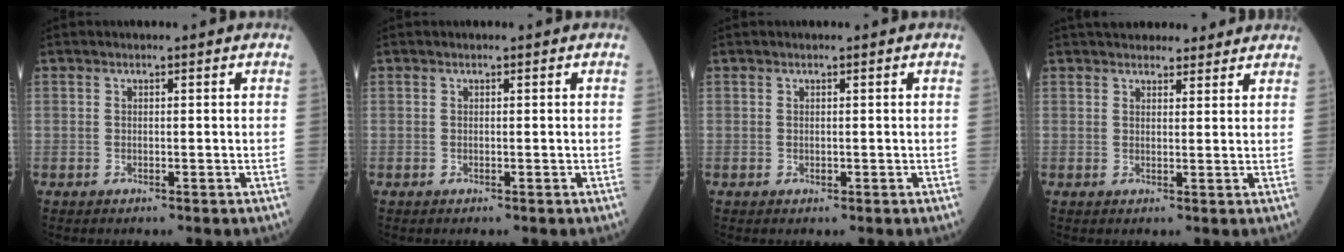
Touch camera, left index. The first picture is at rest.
{"total": 0.0}
{"total": 0.0}
{"total": 10.2, "force": [9.0, 3.4, 3.3], "torque": [-0.031, 0.025, 0.117]}